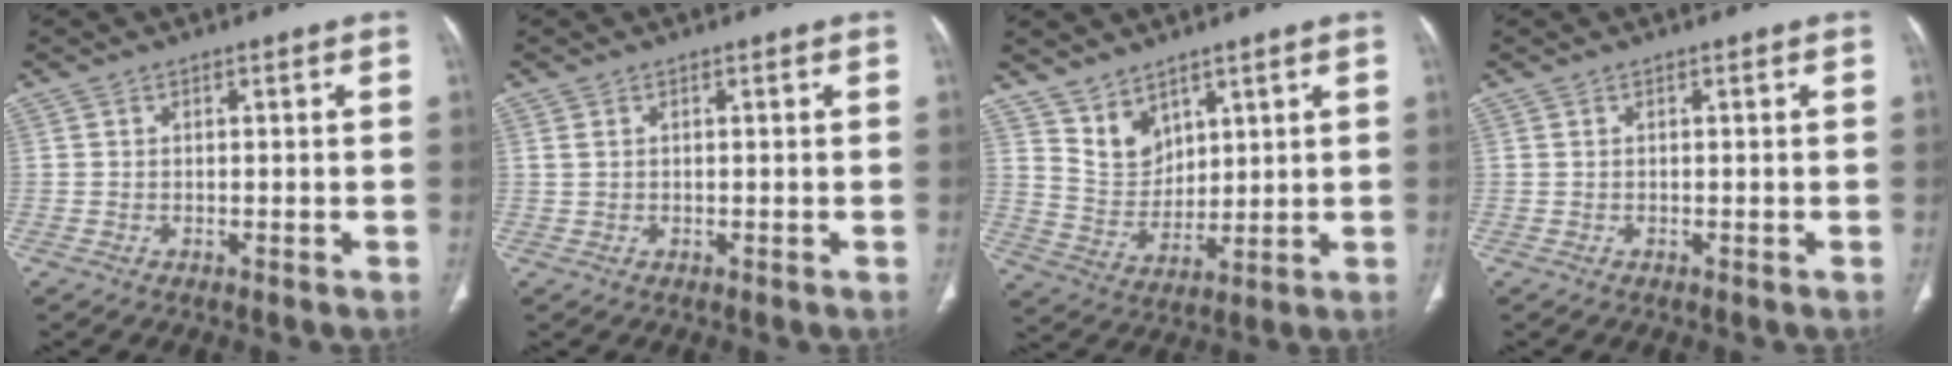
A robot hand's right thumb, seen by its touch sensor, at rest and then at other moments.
{"total": 1.0, "force": [0.4, 0.6, 0.6], "torque": [-0.014, 0.006, 0.014]}
{"total": 7.3, "force": [5.2, 4.6, 2.4], "torque": [-0.021, -0.041, 0.113]}
{"total": 0.0}